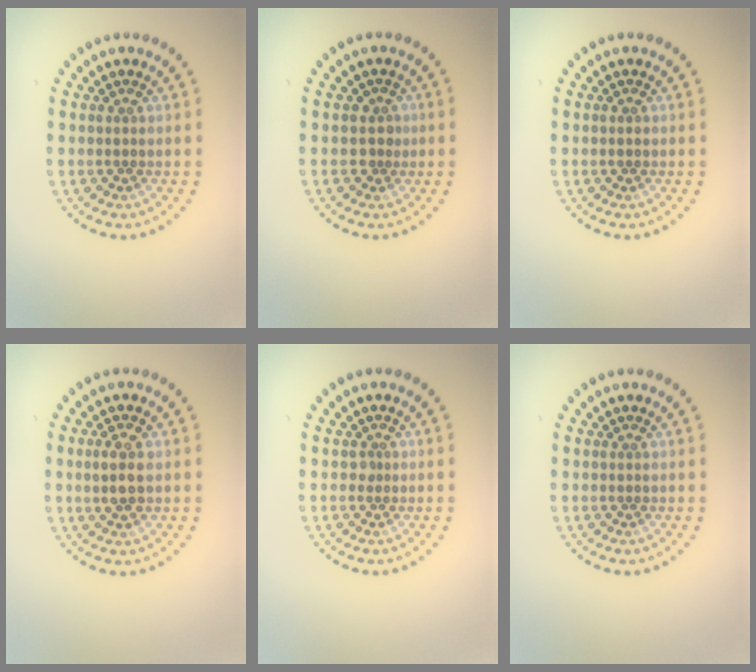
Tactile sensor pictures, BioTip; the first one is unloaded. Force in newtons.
{"total": 1.4, "press": 1.2, "slide": 0.8}
{"total": 0.6, "press": 0.6, "slide": 0.1}
{"total": 2.3, "press": 2.3, "slide": 0.2}
{"total": 0.7, "press": 0.5, "slide": 0.4}
{"total": 0.0}